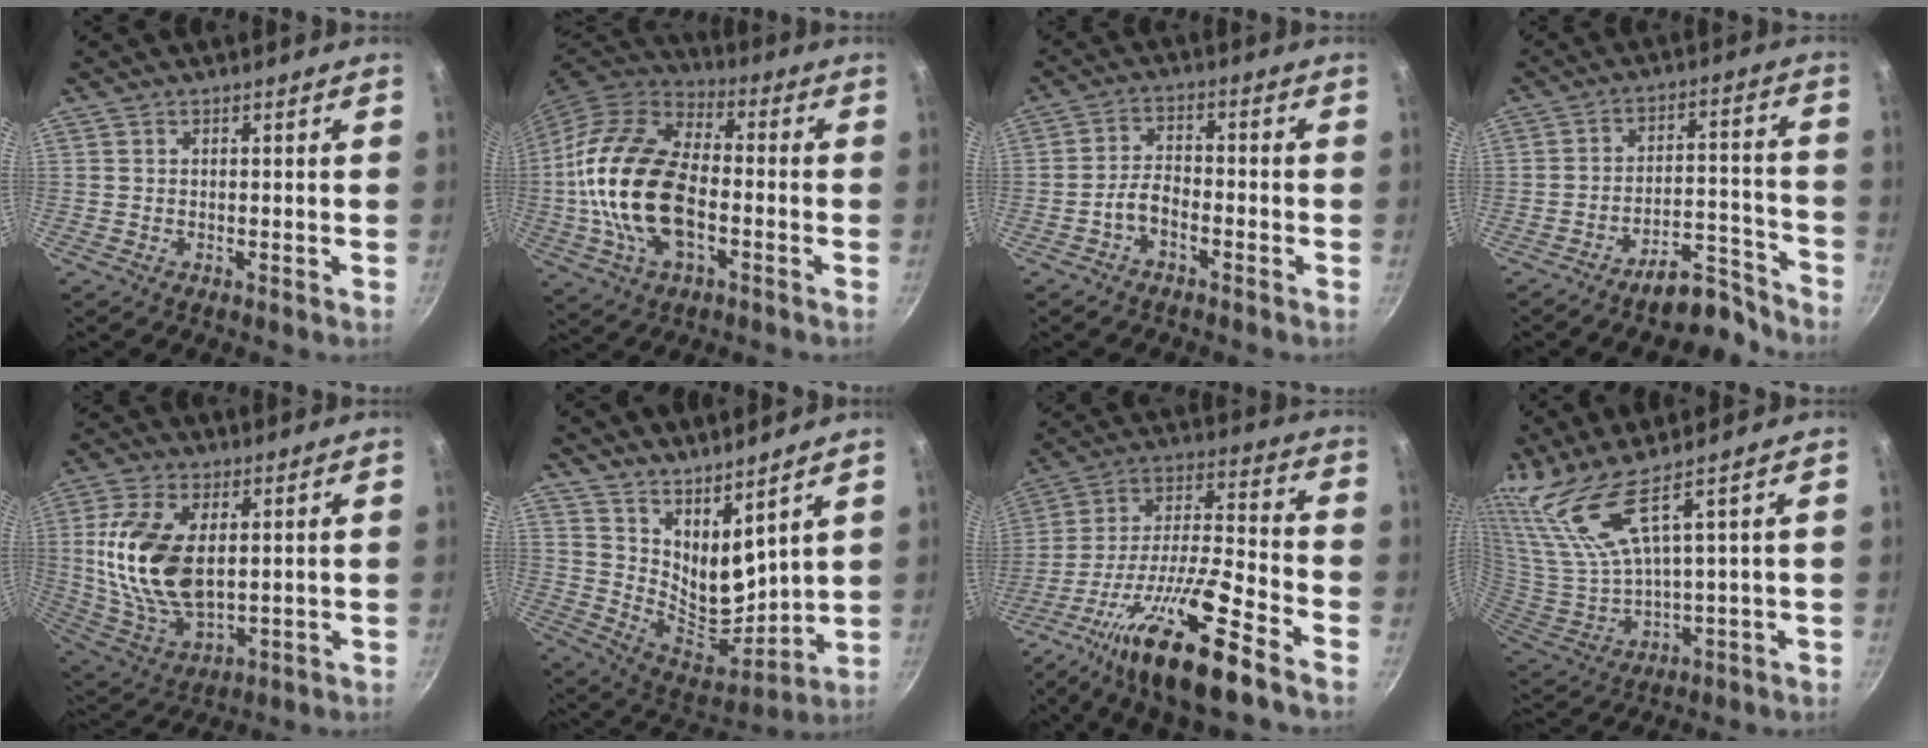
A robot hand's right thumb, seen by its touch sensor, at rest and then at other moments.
{"total": 21.6, "force": [-3.1, 12.5, 17.3], "torque": [-0.329, 0.031, -0.065]}
{"total": 4.3, "force": [-2.6, 2.1, 2.7], "torque": [-0.050, 0.033, -0.054]}
{"total": 9.6, "force": [-8.2, 3.2, 3.8], "torque": [-0.017, 0.100, -0.120]}
{"total": 17.1, "force": [2.6, 9.6, 13.9], "torque": [-0.262, -0.013, 0.059]}
{"total": 13.3, "force": [8.9, 5.0, 8.5], "torque": [-0.117, -0.103, 0.163]}
{"total": 20.5, "force": [-12.6, 3.9, 15.7], "torque": [-0.270, 0.070, -0.233]}
{"total": 10.6, "force": [7.5, 0.5, 7.4], "torque": [-0.158, -0.057, 0.174]}